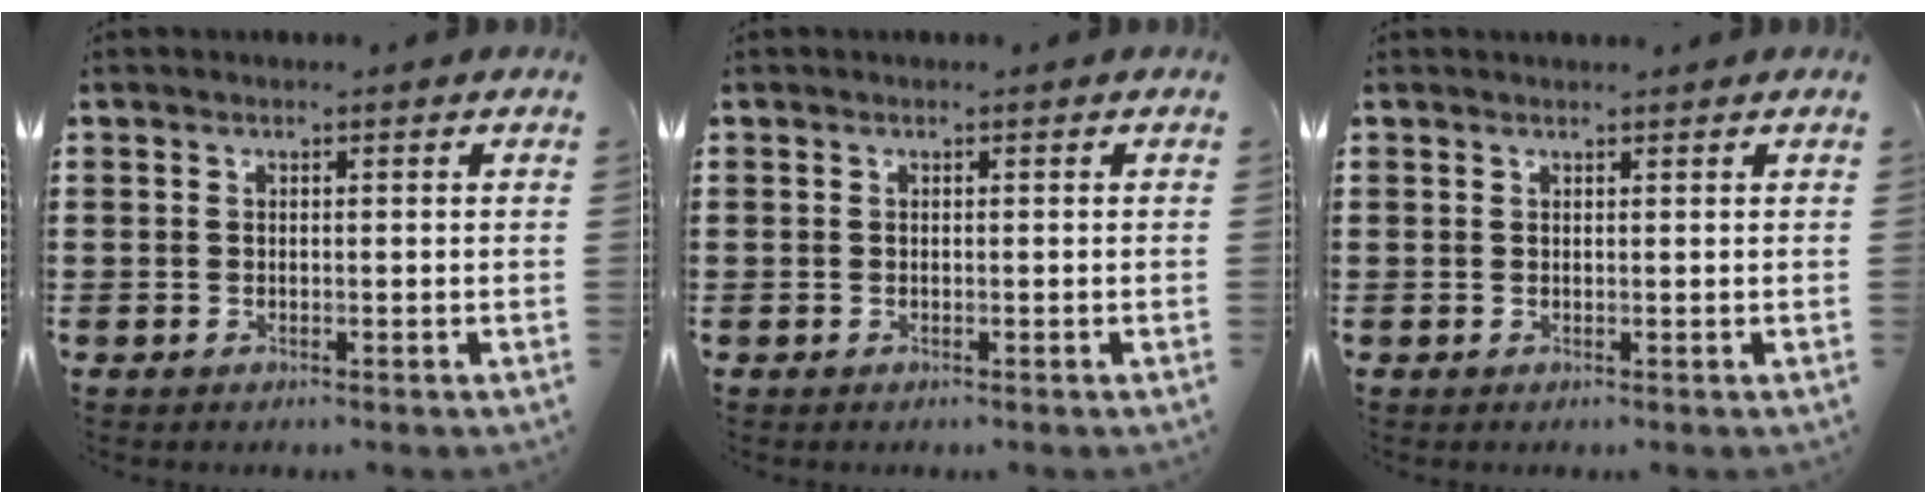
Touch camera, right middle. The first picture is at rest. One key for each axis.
{"total": 0.0}
{"total": 0.5, "fx": 0.5, "fy": -0.1, "fz": 0.0, "tx": -0.002, "ty": -0.001, "tz": 0.010}